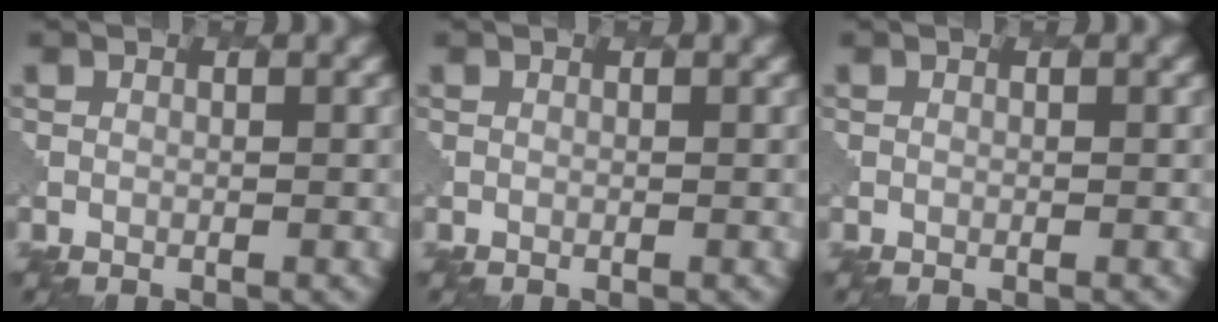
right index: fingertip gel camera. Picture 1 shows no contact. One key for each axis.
{"total": 0.0}
{"total": 0.0}